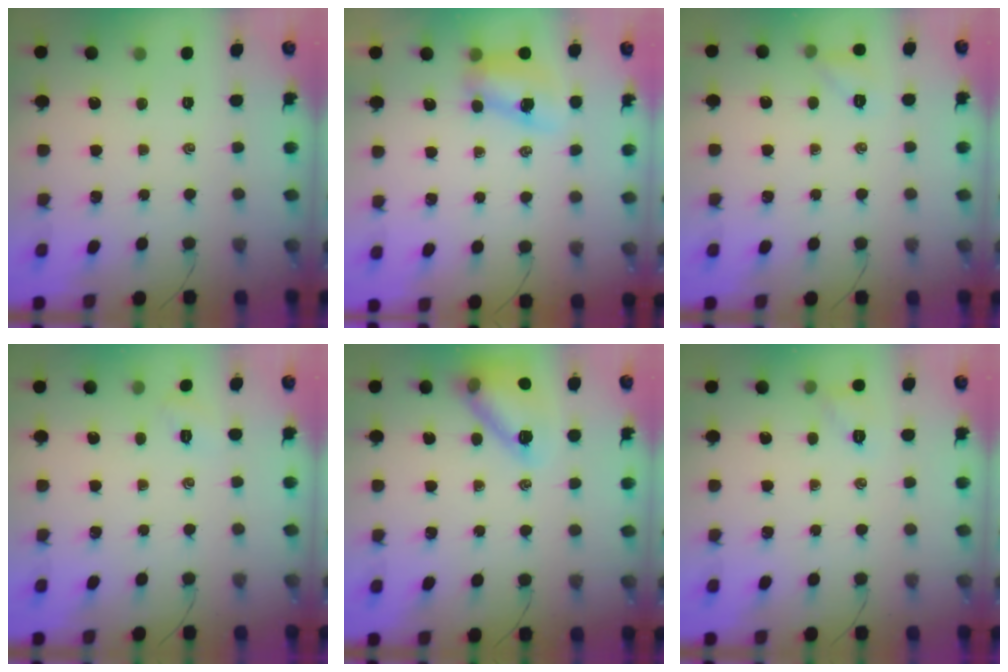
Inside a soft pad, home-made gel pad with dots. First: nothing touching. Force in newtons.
{"total": 8.4, "press": 8.3, "slide": 1.1}
{"total": 6.6, "press": 6.4, "slide": 1.2}
{"total": 2.6, "press": 2.4, "slide": 0.8}
{"total": 15.0, "press": 15.0, "slide": 1.2}
{"total": 6.3, "press": 6.2, "slide": 1.3}